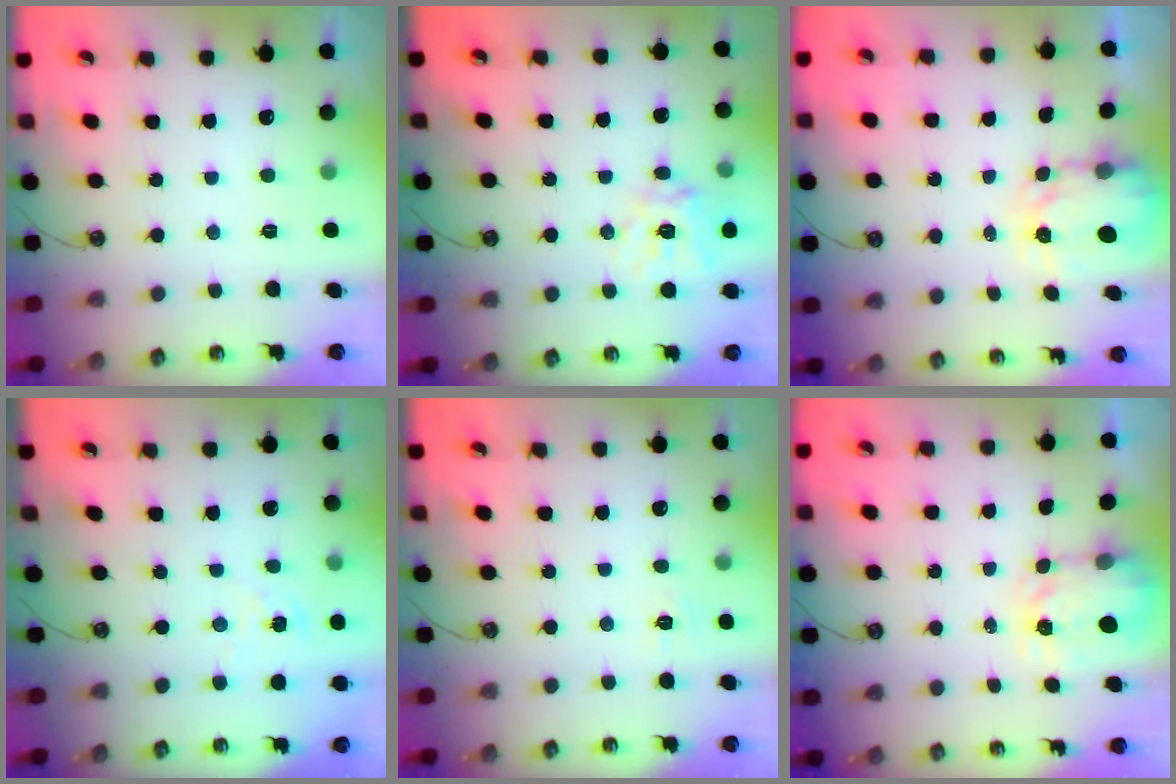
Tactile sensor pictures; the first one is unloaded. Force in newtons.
{"total": 14.2, "press": 14.1, "slide": 1.7}
{"total": 3.9, "press": 3.9, "slide": 0.3}
{"total": 1.0, "press": 1.0, "slide": 0.2}
{"total": 5.4, "press": 5.4, "slide": 0.6}
{"total": 3.6, "press": 3.5, "slide": 0.5}